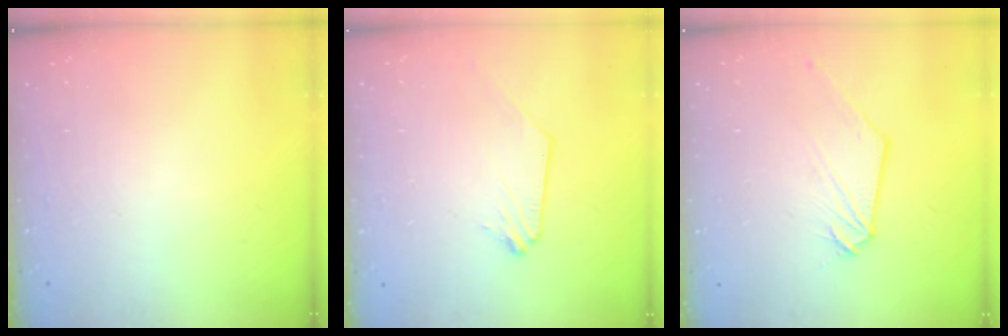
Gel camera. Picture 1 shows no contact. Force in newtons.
{"total": 0.0}
{"total": 0.0}